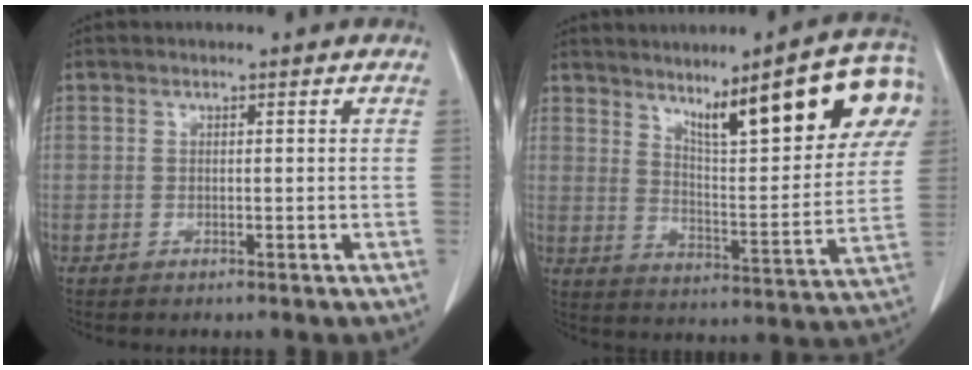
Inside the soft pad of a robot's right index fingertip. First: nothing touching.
{"total": 19.9, "force": [10.2, 3.1, 16.8], "torque": [-0.232, 0.011, 0.144]}